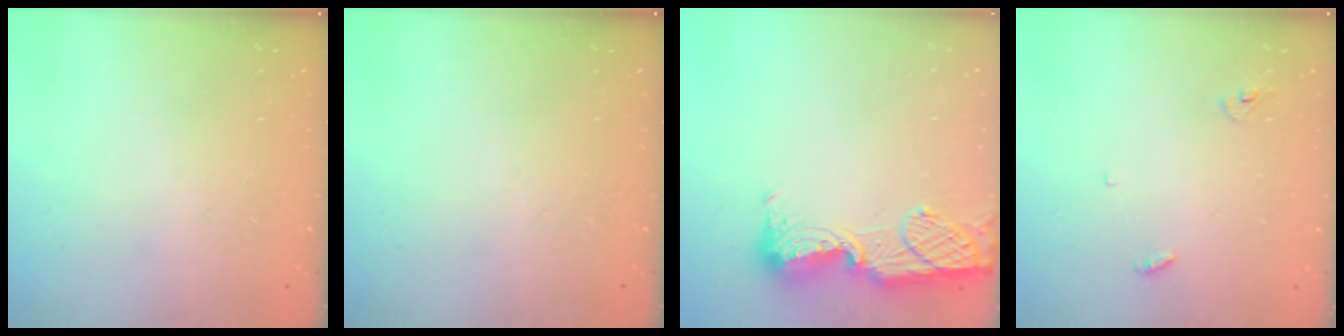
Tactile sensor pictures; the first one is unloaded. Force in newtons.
{"total": 0.0}
{"total": 13.9, "press": 13.8, "slide": 1.2}
{"total": 3.3, "press": 3.2, "slide": 0.3}